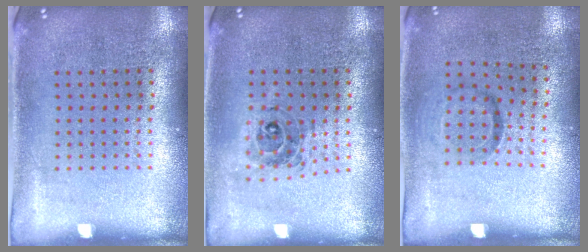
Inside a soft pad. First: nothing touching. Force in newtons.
{"total": 0.8, "press": 0.8, "slide": 0.1}
{"total": 1.0, "press": 0.6, "slide": 0.8}